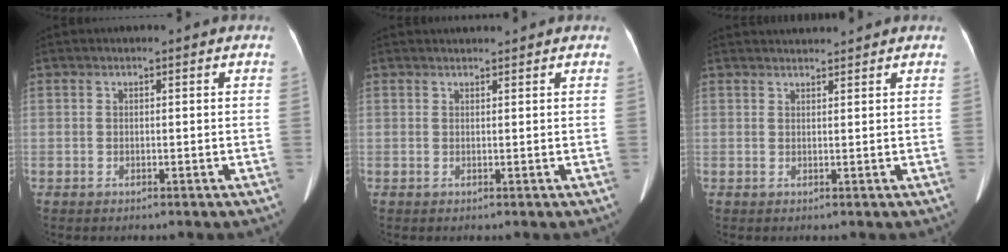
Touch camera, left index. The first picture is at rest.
{"total": 1.9, "force": [1.9, 0.0, 0.2], "torque": [-0.005, 0.021, 0.035]}
{"total": 3.0, "force": [3.0, -0.1, 0.2], "torque": [-0.005, 0.023, 0.051]}